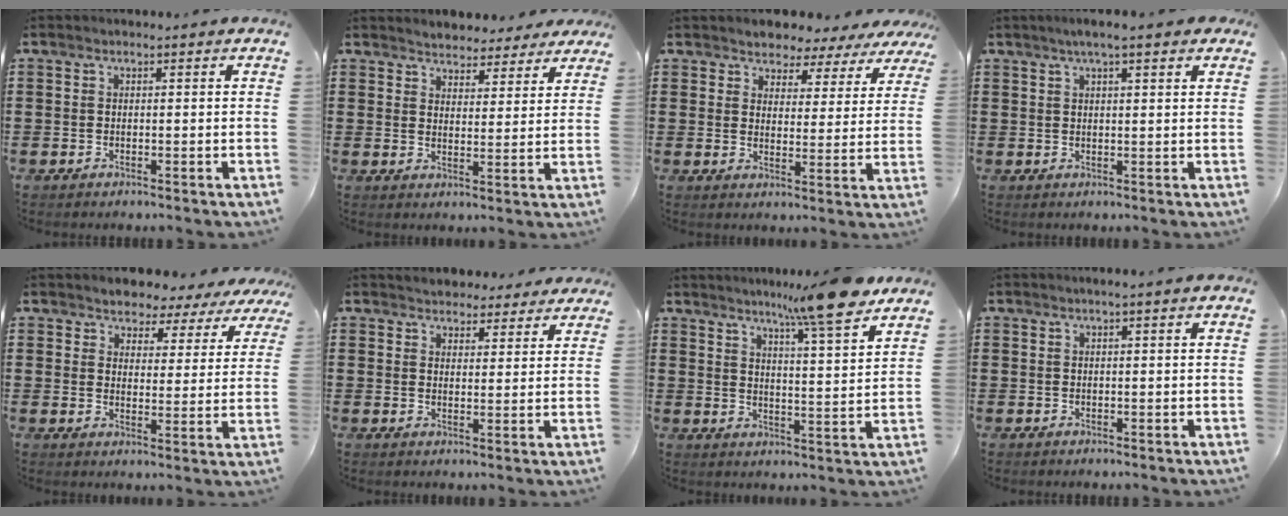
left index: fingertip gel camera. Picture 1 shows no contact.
{"total": 3.7, "force": [3.6, 0.9, -0.3], "torque": [-0.012, -0.011, 0.067]}
{"total": 4.0, "force": [3.7, 1.6, -0.1], "torque": [-0.024, -0.018, 0.061]}
{"total": 3.5, "force": [2.4, 0.4, 2.5], "torque": [-0.054, 0.007, 0.043]}
{"total": 3.9, "force": [3.7, 1.3, -0.3], "torque": [-0.020, -0.018, 0.062]}
{"total": 3.3, "force": [3.0, 1.2, -0.3], "torque": [0.001, -0.008, 0.055]}
{"total": 9.8, "force": [8.1, -1.0, 5.3], "torque": [-0.094, -0.041, 0.134]}
{"total": 0.7, "force": [0.2, -0.1, 0.7], "torque": [-0.010, -0.005, 0.005]}